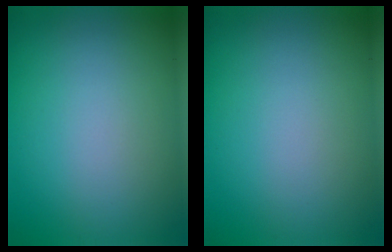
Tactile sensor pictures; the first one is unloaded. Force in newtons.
{"total": 0.0}